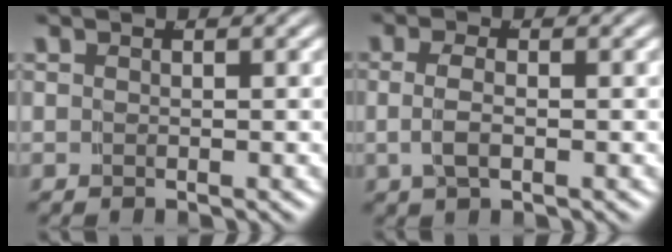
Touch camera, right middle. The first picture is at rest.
{"total": 2.5, "force": [-0.1, 1.2, 2.2], "torque": [-0.046, -0.003, -0.003]}